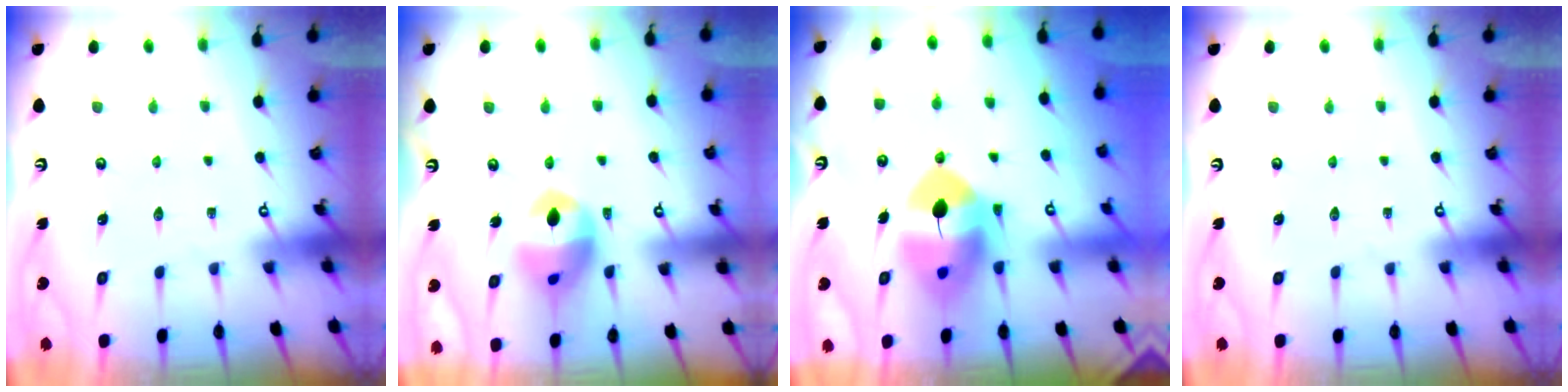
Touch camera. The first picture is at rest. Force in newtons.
{"total": 13.4, "press": 13.3, "slide": 1.9}
{"total": 11.9, "press": 11.7, "slide": 2.1}
{"total": 0.0}